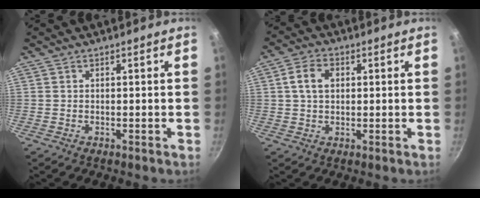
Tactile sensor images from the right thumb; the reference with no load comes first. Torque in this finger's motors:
{"motor_torque": [-0.48, 0.69, 0.82, -0.38, -0.01]}